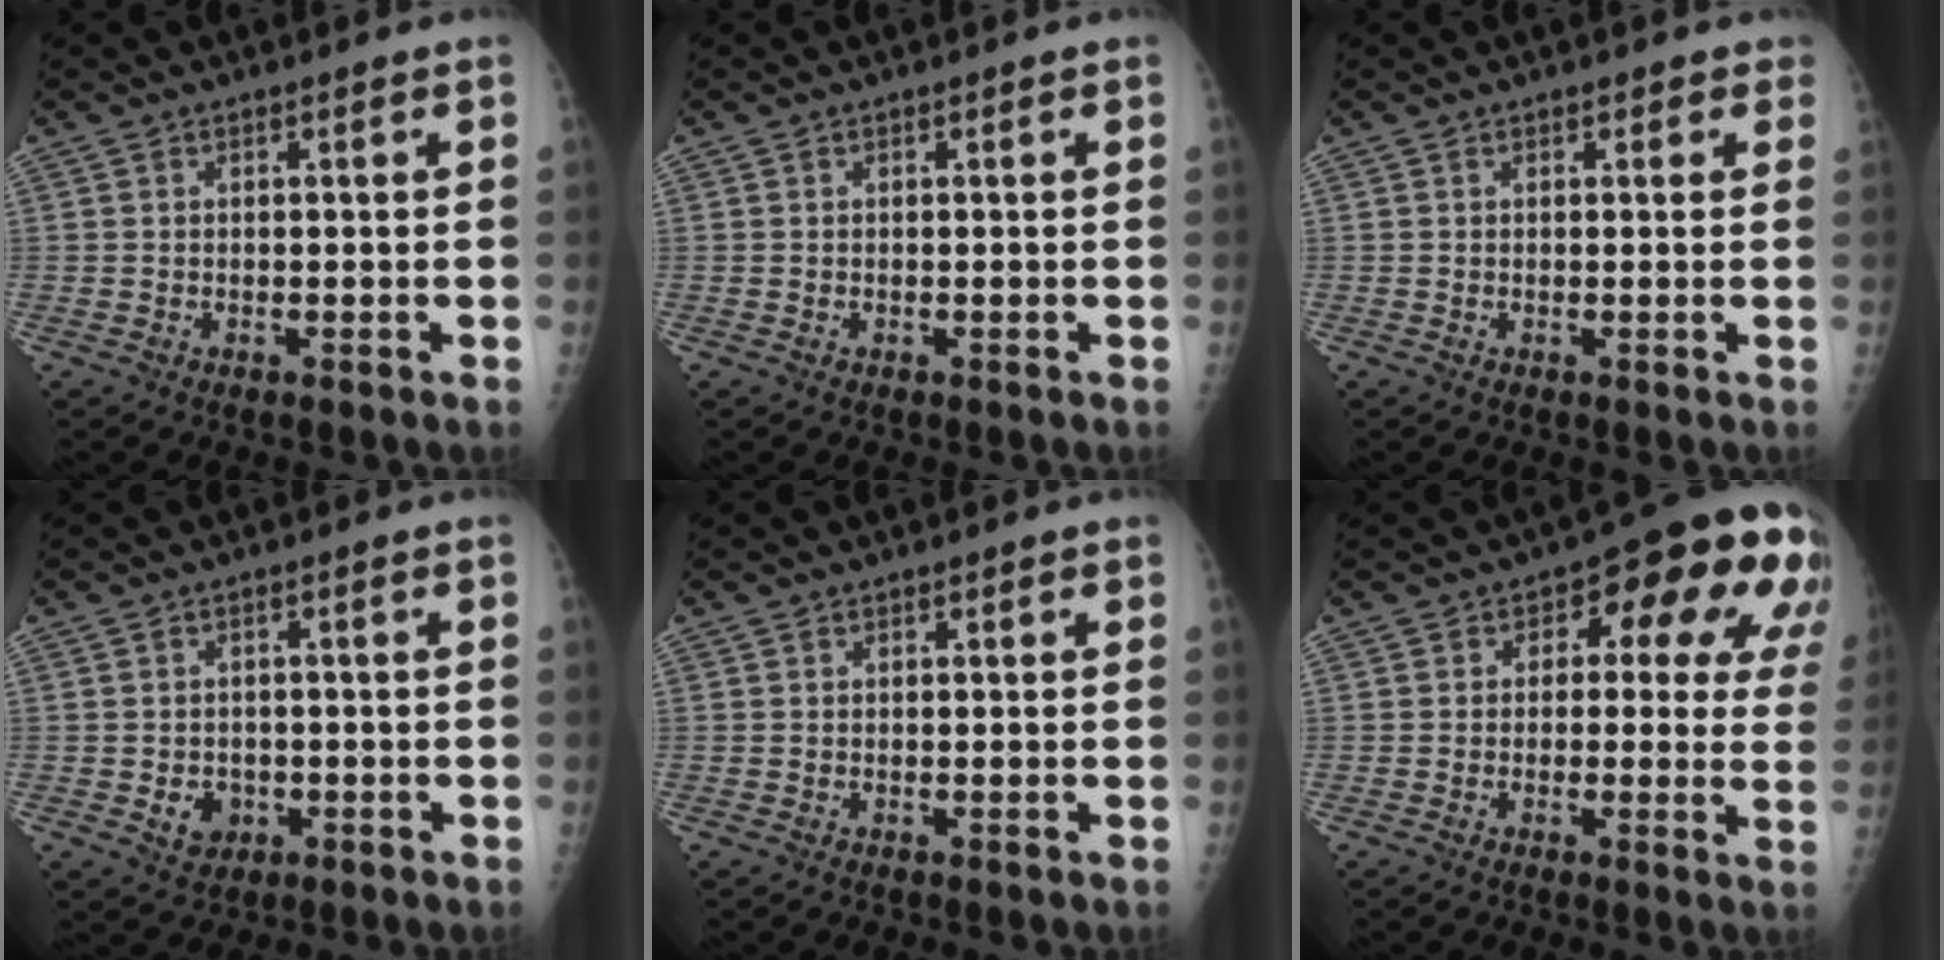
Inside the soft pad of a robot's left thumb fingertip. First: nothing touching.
{"total": 0.0}
{"total": 1.6, "force": [0.9, 1.2, 0.6], "torque": [0.016, 0.000, 0.003]}
{"total": 4.0, "force": [-1.1, 3.4, 1.8], "torque": [-0.010, 0.004, -0.010]}
{"total": 0.6, "force": [0.2, 0.5, 0.3], "torque": [0.006, 0.001, -0.001]}
{"total": 15.8, "force": [5.1, 8.4, 12.3], "torque": [-0.087, 0.008, 0.047]}